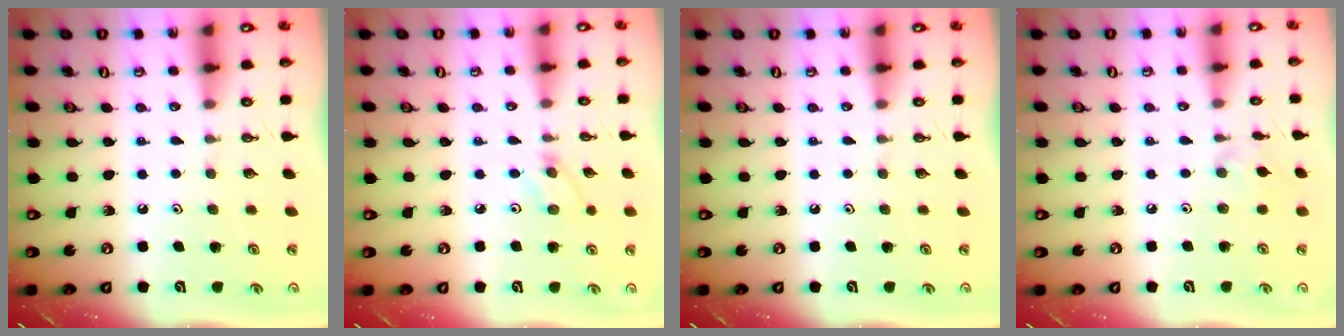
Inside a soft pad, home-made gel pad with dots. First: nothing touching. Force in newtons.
{"total": 3.8, "press": 3.8, "slide": 0.4}
{"total": 0.0}
{"total": 1.8, "press": 1.7, "slide": 0.5}